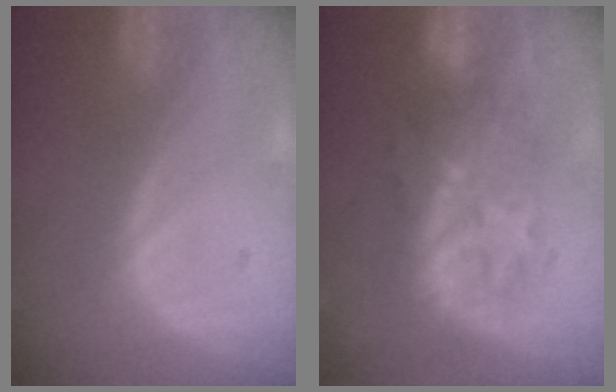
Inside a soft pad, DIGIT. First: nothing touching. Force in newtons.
{"total": 7.9, "press": 7.8, "slide": 1.3}